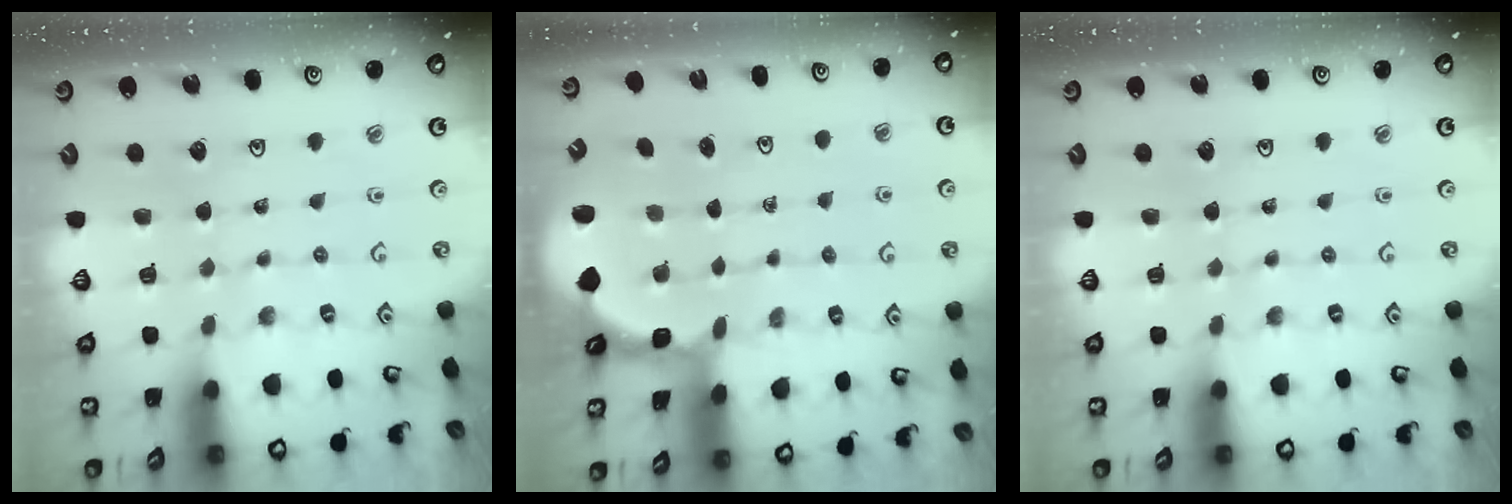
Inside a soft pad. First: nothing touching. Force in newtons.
{"total": 1.6, "press": 1.5, "slide": 0.4}
{"total": 0.0}